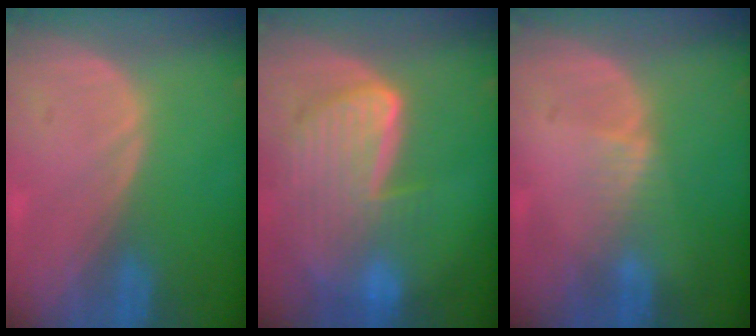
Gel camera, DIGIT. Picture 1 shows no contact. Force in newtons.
{"total": 9.4, "press": 8.1, "slide": 4.8}
{"total": 1.6, "press": 1.6, "slide": 0.3}